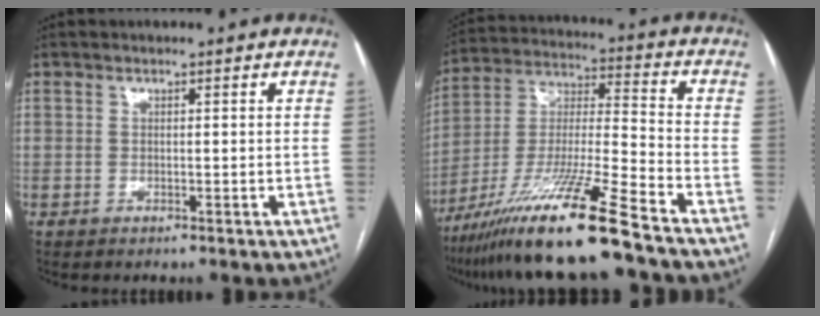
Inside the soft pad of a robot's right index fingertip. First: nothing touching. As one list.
[{"total": 18.2, "force": [-13.4, -1.1, 12.3], "torque": [-0.256, -0.030, -0.246]}]